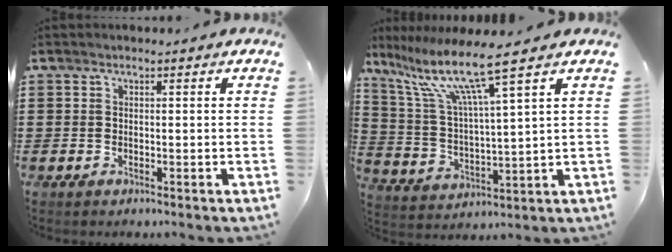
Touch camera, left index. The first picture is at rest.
{"total": 10.7, "force": [7.5, 0.5, 7.6], "torque": [-0.182, -0.039, 0.119]}